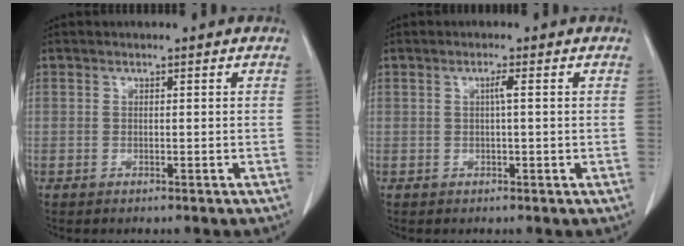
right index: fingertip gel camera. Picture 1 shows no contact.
{"total": 1.4, "force": [0.2, -0.1, 1.4], "torque": [-0.024, 0.002, 0.004]}